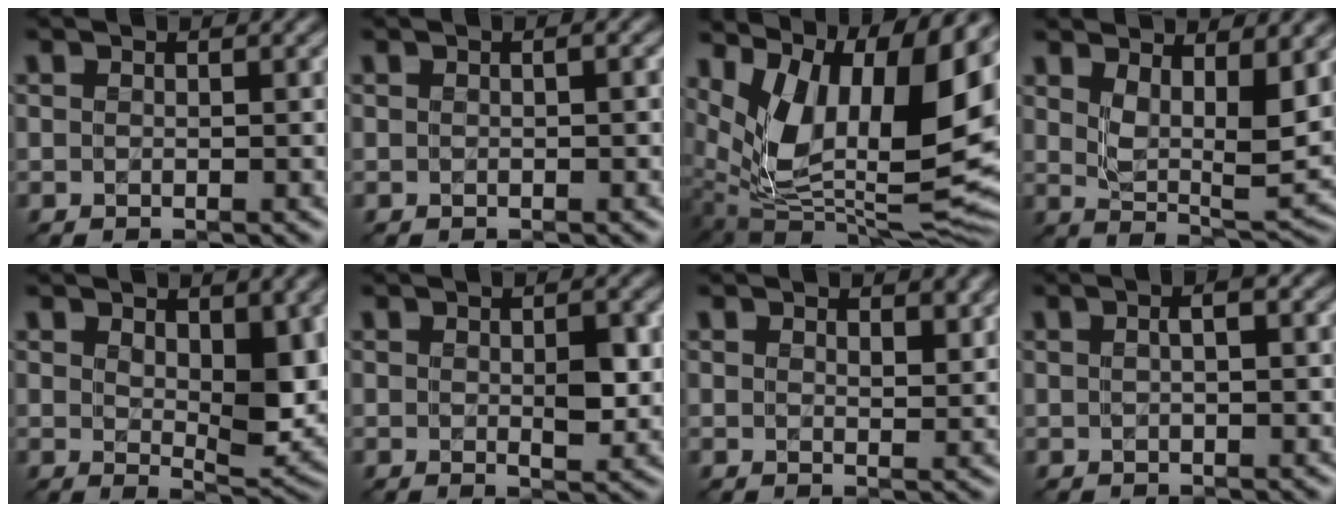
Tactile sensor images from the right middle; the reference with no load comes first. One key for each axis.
{"total": 0.7, "fx": 0.1, "fy": 0.1, "fz": 0.7, "tx": -0.013, "ty": 0.002, "tz": 0.000}
{"total": 15.1, "fx": 5.5, "fy": 7.0, "fz": 12.2, "tx": -0.220, "ty": 0.005, "tz": 0.095}
{"total": 6.7, "fx": 2.6, "fy": 2.7, "fz": 5.6, "tx": -0.105, "ty": -0.015, "tz": 0.050}
{"total": 5.8, "fx": 1.3, "fy": 2.8, "fz": 4.9, "tx": -0.083, "ty": -0.013, "tz": 0.029}
{"total": 2.8, "fx": 0.1, "fy": 1.2, "fz": 2.6, "tx": -0.043, "ty": -0.006, "tz": 0.003}
{"total": 1.5, "fx": 1.0, "fy": 0.6, "fz": 0.9, "tx": -0.013, "ty": -0.004, "tz": 0.020}
{"total": 1.9, "fx": 0.4, "fy": 0.6, "fz": 1.8, "tx": -0.019, "ty": -0.005, "tz": 0.002}